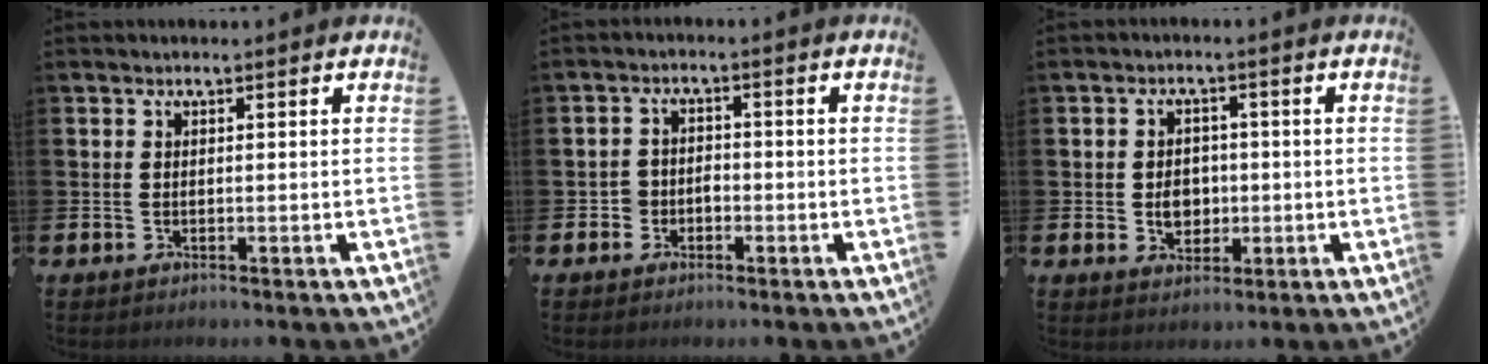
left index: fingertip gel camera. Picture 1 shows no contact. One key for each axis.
{"total": 2.6, "fx": -1.5, "fy": 2.1, "fz": 0.2, "tx": -0.015, "ty": 0.007, "tz": -0.035}
{"total": 3.9, "fx": -0.3, "fy": 3.1, "fz": 2.2, "tx": -0.030, "ty": 0.001, "tz": -0.014}